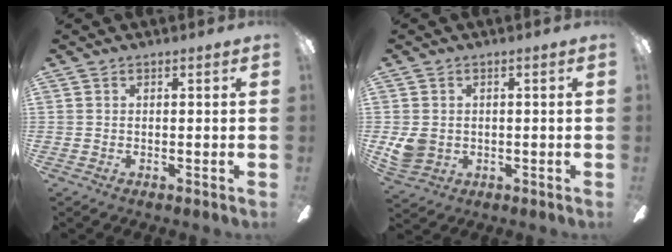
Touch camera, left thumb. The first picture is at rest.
{"total": 4.8, "force": [0.4, 4.2, 2.2], "torque": [-0.041, 0.006, 0.013]}